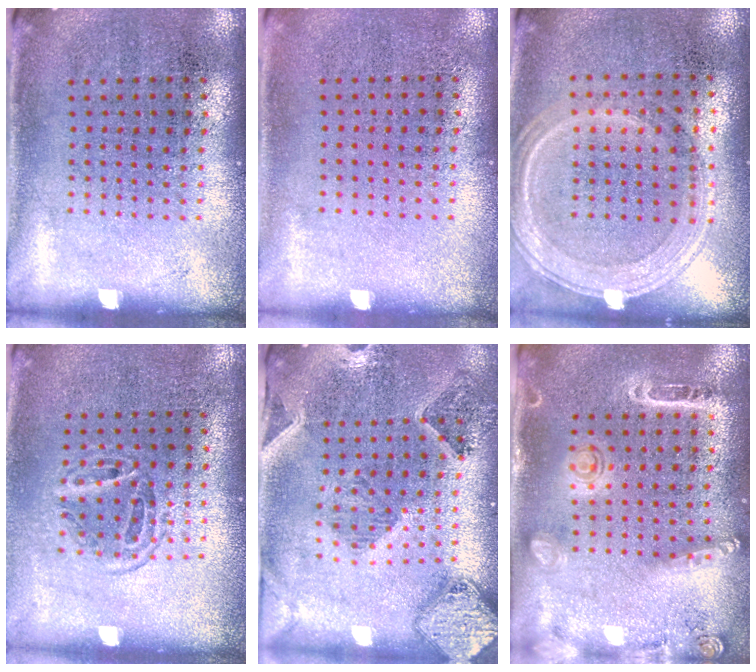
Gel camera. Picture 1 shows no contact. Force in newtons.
{"total": 0.0}
{"total": 1.2, "press": 1.2, "slide": 0.4}
{"total": 1.3, "press": 1.1, "slide": 0.7}
{"total": 1.6, "press": 1.5, "slide": 0.3}
{"total": 1.5, "press": 1.4, "slide": 0.6}